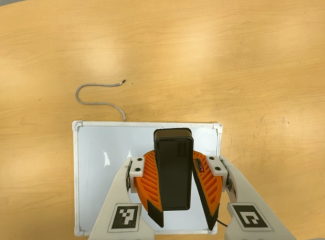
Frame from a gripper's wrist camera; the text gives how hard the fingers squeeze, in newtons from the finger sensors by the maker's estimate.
{"total": 9.2, "left": 9.3, "right": 9.0}